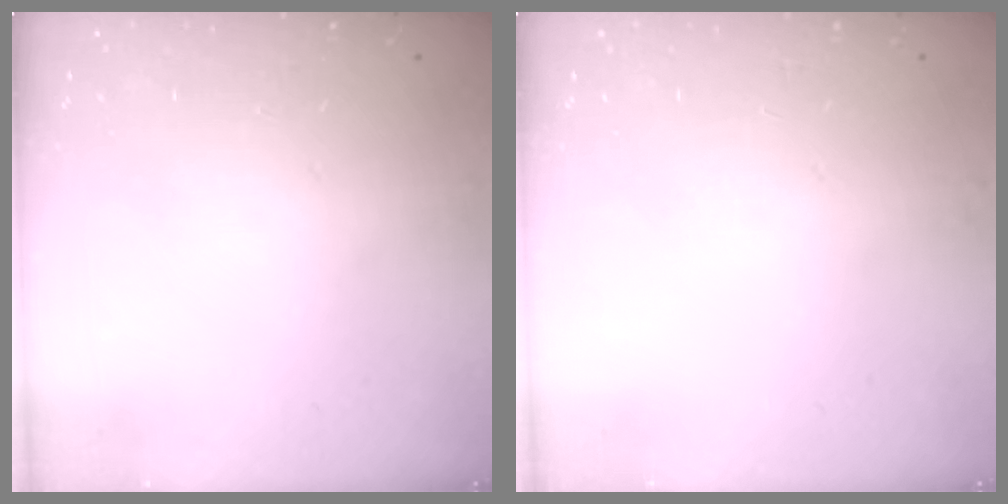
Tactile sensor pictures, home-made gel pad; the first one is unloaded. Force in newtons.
{"total": 0.0}